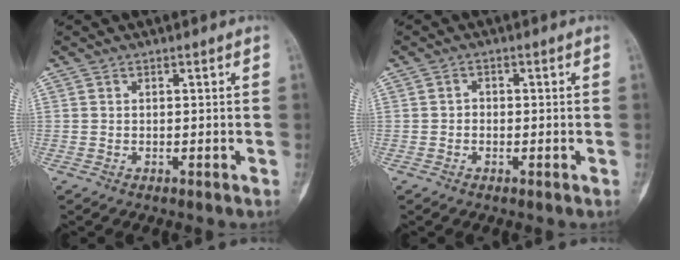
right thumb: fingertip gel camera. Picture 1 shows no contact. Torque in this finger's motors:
{"motor_torque": [-0.40, 0.28, -0.14, 0.19, -0.08]}